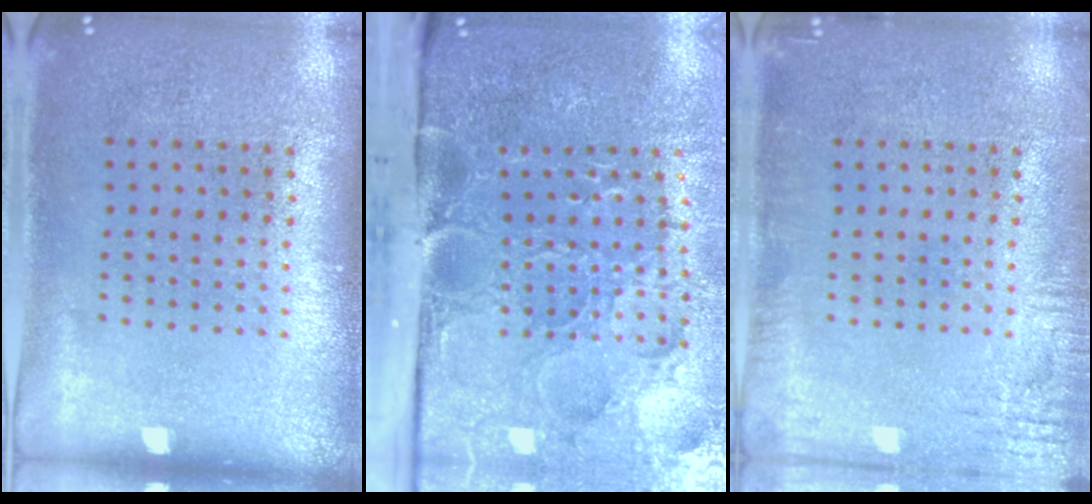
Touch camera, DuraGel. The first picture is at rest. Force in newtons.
{"total": 5.5, "press": 4.2, "slide": 3.5}
{"total": 2.5, "press": 2.5, "slide": 0.2}